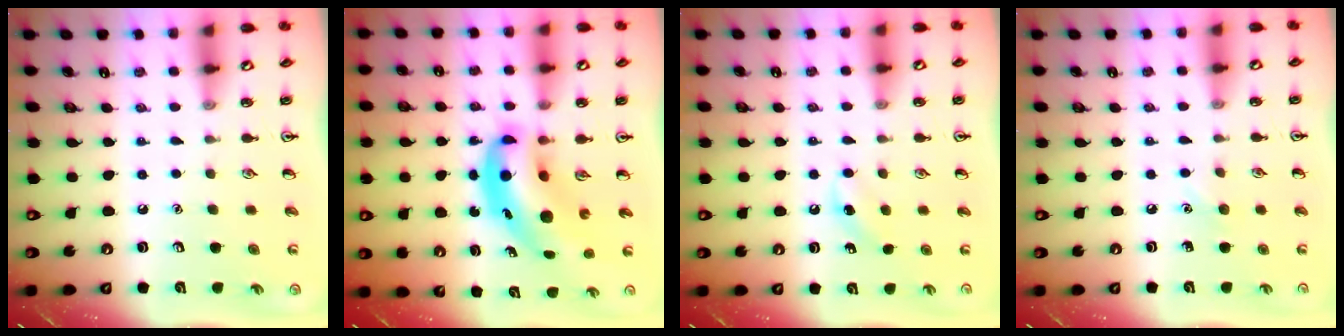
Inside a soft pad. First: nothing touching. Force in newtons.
{"total": 10.1, "press": 9.7, "slide": 2.7}
{"total": 6.3, "press": 6.0, "slide": 1.8}
{"total": 4.4, "press": 4.1, "slide": 1.5}